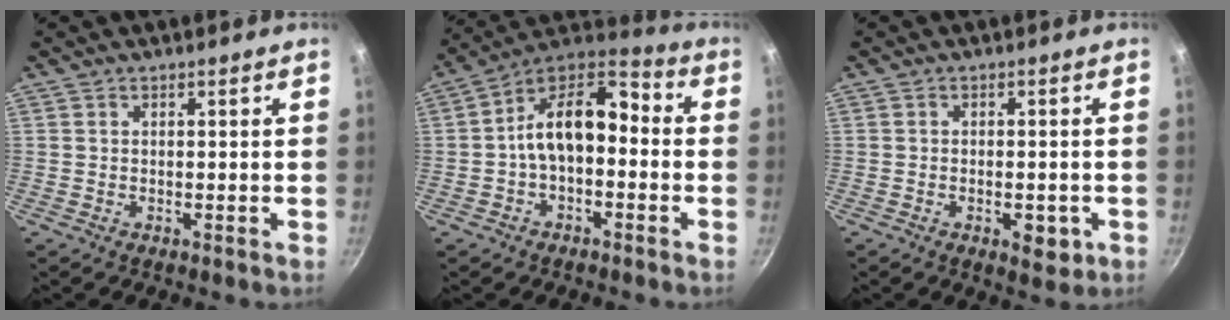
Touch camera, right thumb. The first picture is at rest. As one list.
[{"total": 14.0, "force": [-1.3, 8.5, 11.1], "torque": [-0.166, 0.059, -0.037]}, {"total": 4.7, "force": [-1.7, 2.4, 3.7], "torque": [-0.037, 0.009, -0.017]}]